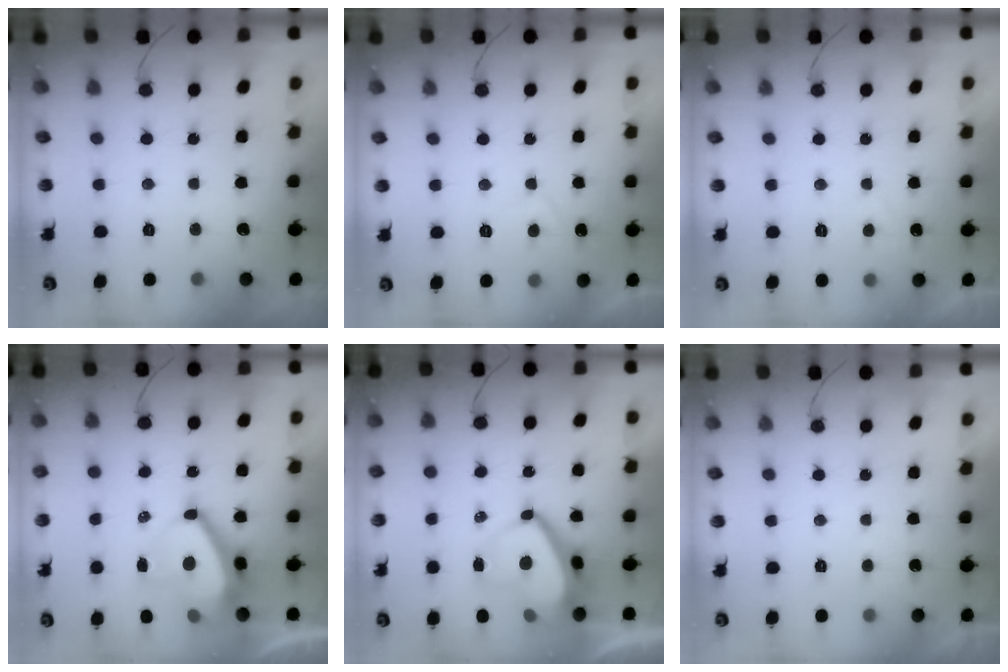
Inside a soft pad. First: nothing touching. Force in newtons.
{"total": 2.1, "press": 2.0, "slide": 0.7}
{"total": 1.1, "press": 0.9, "slide": 0.6}
{"total": 10.8, "press": 10.4, "slide": 3.1}
{"total": 9.2, "press": 9.1, "slide": 1.3}
{"total": 2.3, "press": 2.2, "slide": 0.3}